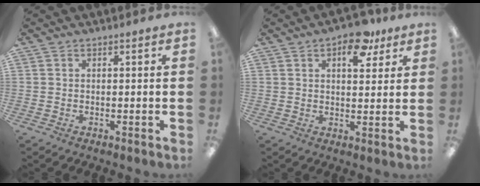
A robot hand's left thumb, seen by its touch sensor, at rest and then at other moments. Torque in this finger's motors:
{"motor_torque": [-0.04, -0.05, -0.50, 0.04, 0.09]}